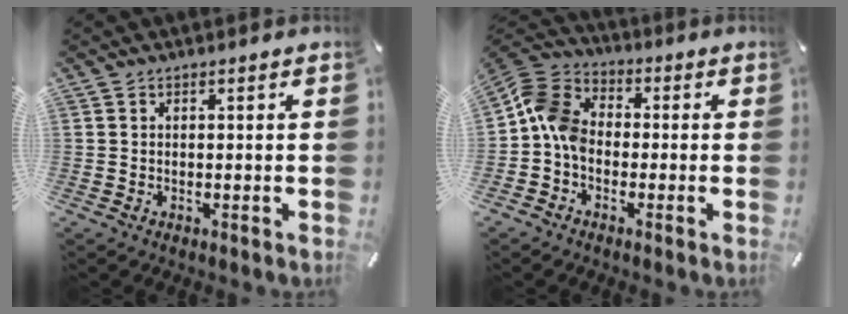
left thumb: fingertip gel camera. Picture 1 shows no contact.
{"total": 8.9, "force": [-1.9, 6.9, 5.3], "torque": [-0.121, 0.018, -0.035]}